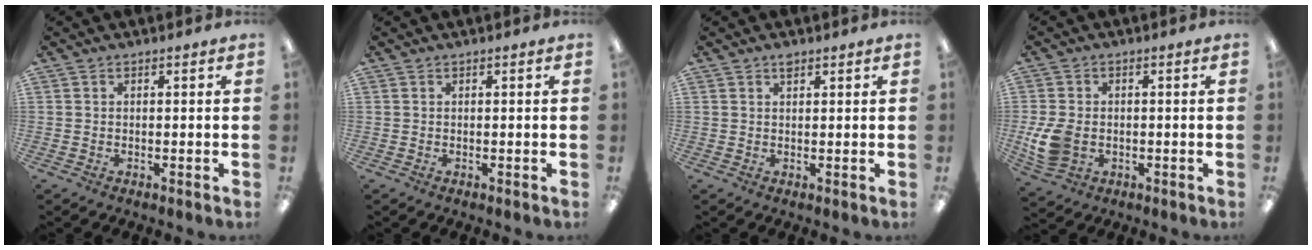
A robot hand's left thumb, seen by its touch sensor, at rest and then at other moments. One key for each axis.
{"total": 0.0}
{"total": 0.9, "fx": 0.8, "fy": 0.5, "fz": 0.3, "tx": 0.001, "ty": -0.003, "tz": 0.013}
{"total": 8.5, "fx": -1.3, "fy": 6.4, "fz": 5.4, "tx": -0.117, "ty": 0.004, "tz": -0.022}